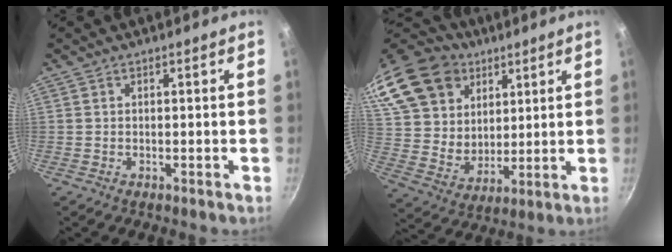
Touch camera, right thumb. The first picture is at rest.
{"total": 28.5, "force": [15.4, 20.3, 12.7], "torque": [-0.284, 0.000, 0.295]}